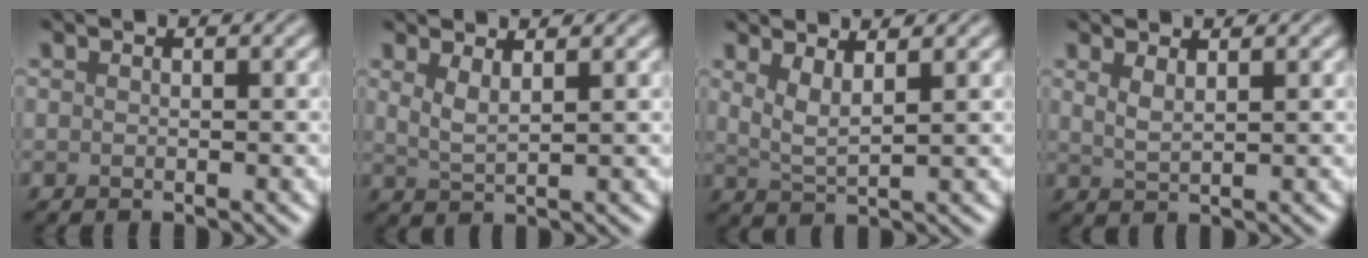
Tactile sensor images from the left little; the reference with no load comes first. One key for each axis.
{"total": 2.2, "fx": 1.2, "fy": 0.6, "fz": 1.7, "tx": -0.031, "ty": -0.004, "tz": 0.025}
{"total": 2.7, "fx": 1.6, "fy": 0.7, "fz": 2.0, "tx": -0.036, "ty": -0.006, "tz": 0.031}
{"total": 1.8, "fx": 1.2, "fy": 0.5, "fz": 1.3, "tx": -0.024, "ty": -0.002, "tz": 0.022}